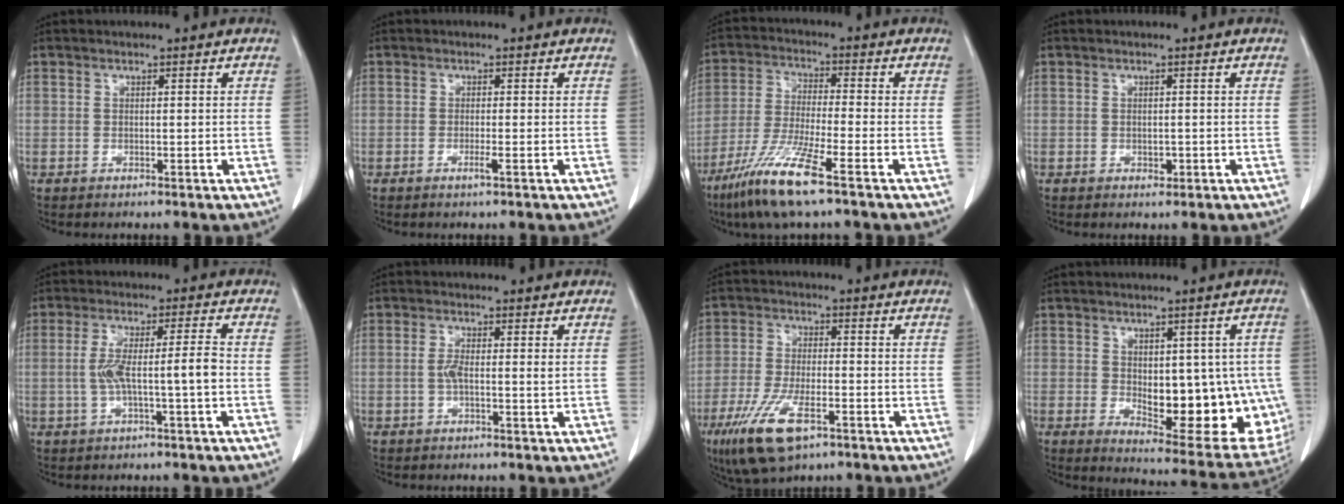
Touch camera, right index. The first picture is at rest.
{"total": 1.3, "force": [-0.7, -0.2, 1.1], "torque": [-0.023, -0.003, -0.013]}
{"total": 11.1, "force": [-6.9, 0.1, 8.7], "torque": [-0.184, -0.033, -0.136]}
{"total": 0.9, "force": [-0.3, 0.6, 0.6], "torque": [-0.011, -0.001, -0.001]}
{"total": 6.7, "force": [-1.2, 0.1, 6.6], "torque": [-0.131, 0.017, -0.017]}
{"total": 2.6, "force": [-0.1, 0.4, 2.5], "torque": [-0.051, 0.001, -0.002]}
{"total": 10.4, "force": [-5.6, 3.8, 7.9], "torque": [-0.161, -0.016, -0.096]}
{"total": 16.6, "force": [-1.9, 7.1, 14.9], "torque": [-0.151, 0.001, 0.000]}